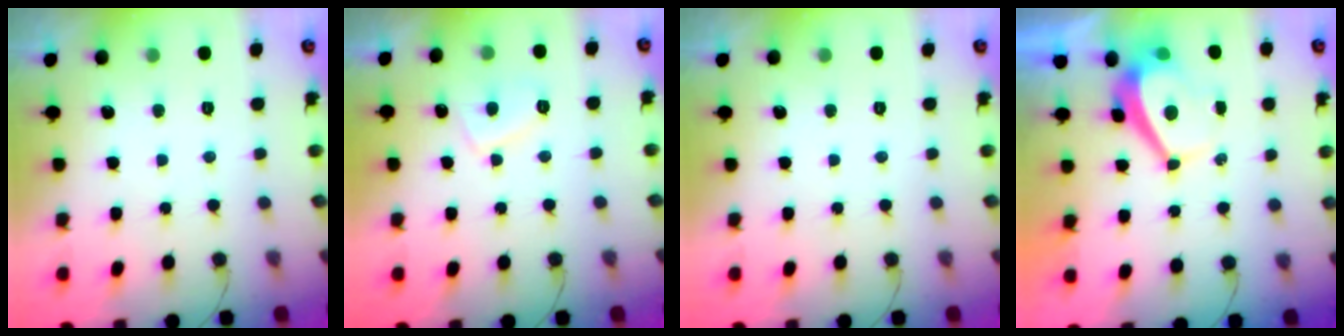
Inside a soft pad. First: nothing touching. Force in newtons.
{"total": 5.0, "press": 4.9, "slide": 0.9}
{"total": 0.0}
{"total": 4.6, "press": 4.5, "slide": 0.6}